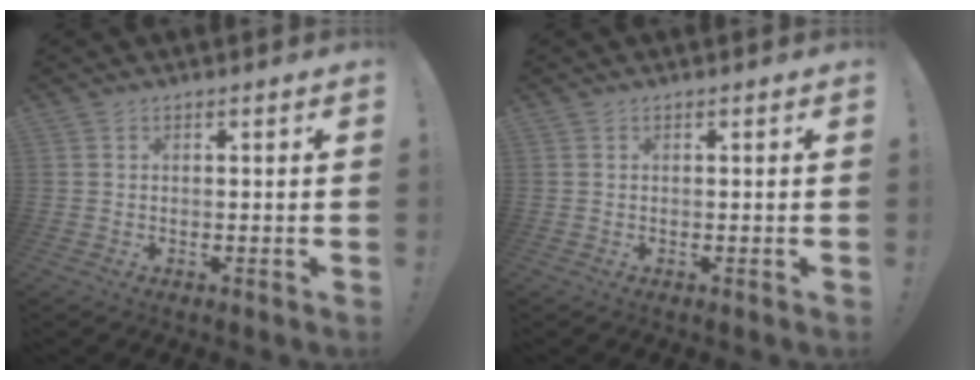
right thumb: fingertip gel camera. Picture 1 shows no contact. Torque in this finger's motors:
{"motor_torque": [0.10, -0.04, -0.06, 0.04, -0.02]}